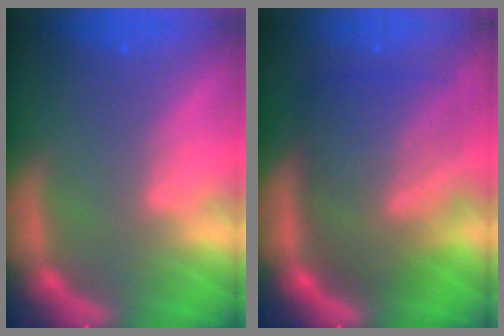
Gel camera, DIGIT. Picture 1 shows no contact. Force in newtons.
{"total": 10.0}